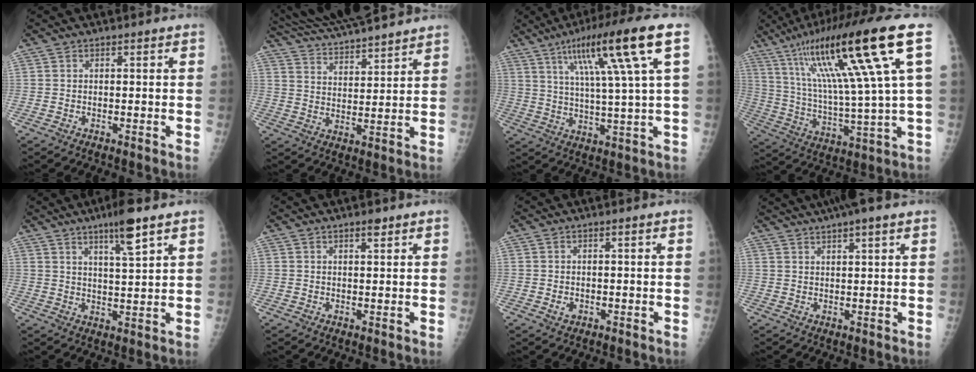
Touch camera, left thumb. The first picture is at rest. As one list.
[{"total": 15.5, "force": [14.2, 1.8, 5.8], "torque": [-0.093, -0.022, 0.234]}, {"total": 15.9, "force": [6.8, 0.5, 14.4], "torque": [-0.239, -0.008, 0.109]}, {"total": 23.2, "force": [10.0, 2.1, 20.9], "torque": [-0.365, -0.012, 0.166]}, {"total": 7.6, "force": [4.8, 0.7, 5.9], "torque": [-0.099, -0.027, 0.082]}, {"total": 1.9, "force": [1.3, 0.5, 1.2], "torque": [-0.014, -0.007, 0.020]}, {"total": 1.2, "force": [-0.2, 0.8, 0.8], "torque": [-0.008, 0.000, 0.000]}, {"total": 7.6, "force": [5.6, 0.9, 5.1], "torque": [-0.075, 0.017, 0.086]}]